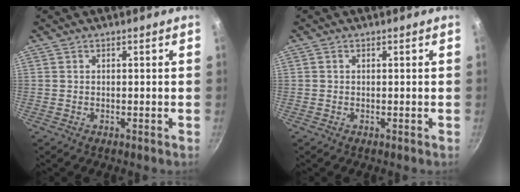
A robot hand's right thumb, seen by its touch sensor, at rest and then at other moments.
{"total": 0.0}